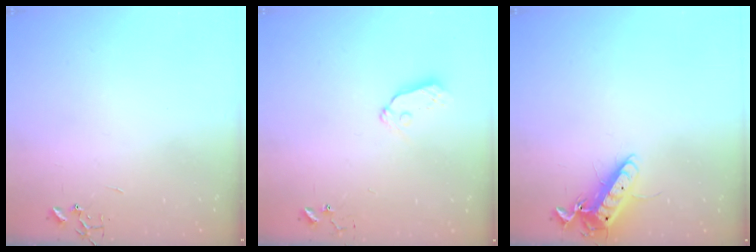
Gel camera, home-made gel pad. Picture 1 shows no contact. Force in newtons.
{"total": 7.3, "press": 7.3, "slide": 0.4}
{"total": 13.0, "press": 12.9, "slide": 1.9}